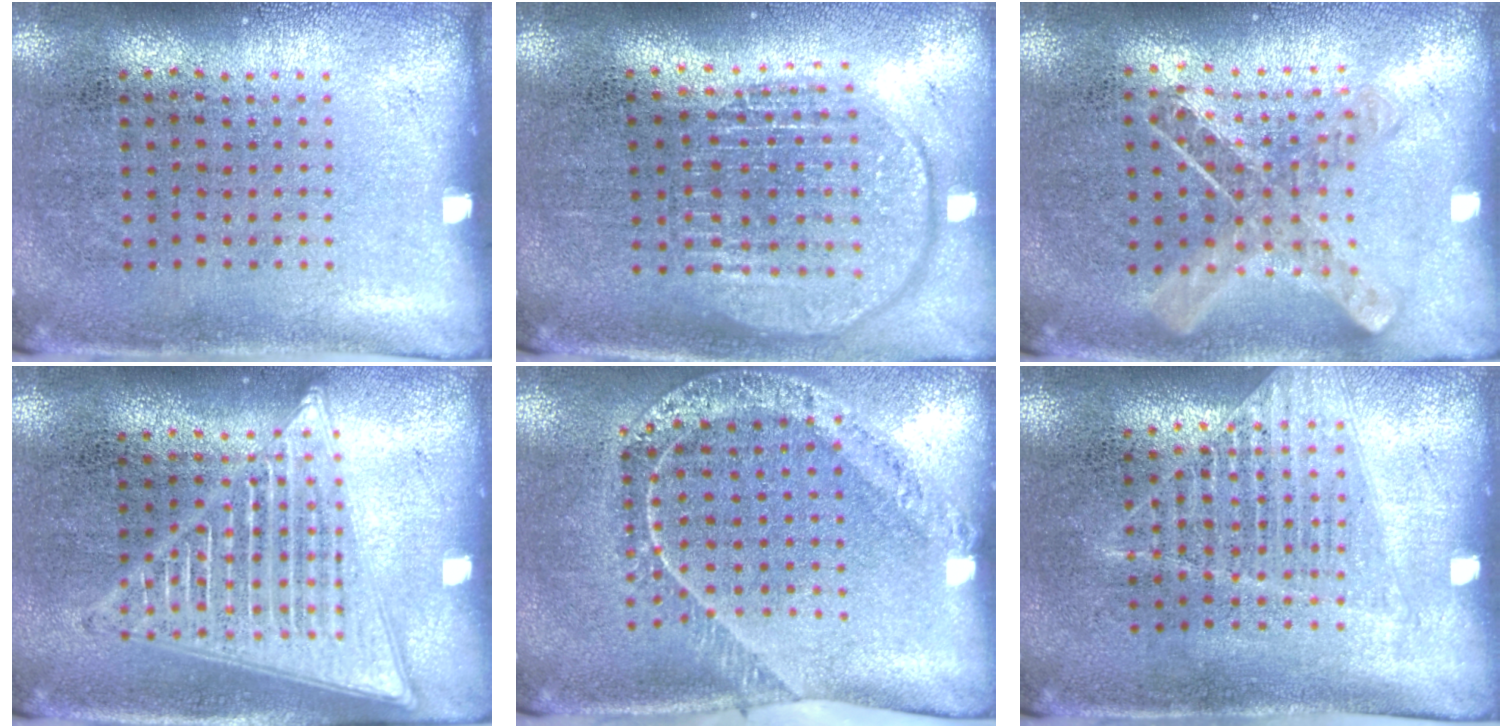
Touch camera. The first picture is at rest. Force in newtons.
{"total": 1.8, "press": 1.5, "slide": 1.0}
{"total": 1.0, "press": 0.9, "slide": 0.1}
{"total": 2.9, "press": 2.8, "slide": 0.4}
{"total": 1.4, "press": 1.4, "slide": 0.0}
{"total": 1.2, "press": 1.2, "slide": 0.0}